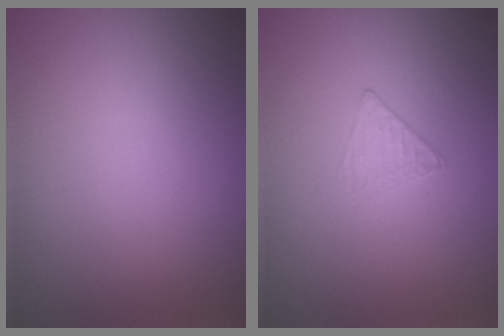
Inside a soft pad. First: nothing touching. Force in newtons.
{"total": 1.0, "press": 0.3, "slide": 0.9}